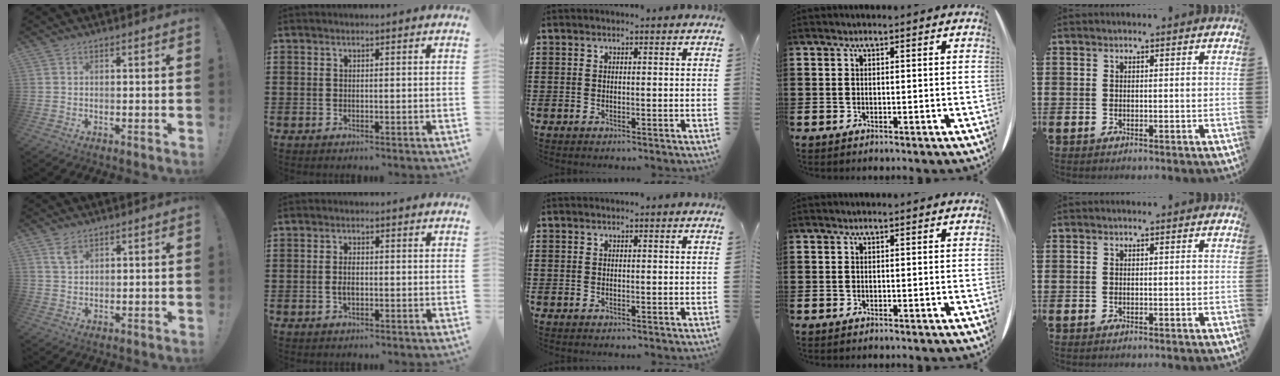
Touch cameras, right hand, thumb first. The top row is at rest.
{"thumb": {"total": 3.7, "force": [2.5, 2.0, 2.0], "torque": [-0.029, -0.011, 0.046]}, "index": {"total": 2.2, "force": [-0.3, 1.2, 1.9], "torque": [-0.037, 0.002, -0.005]}}